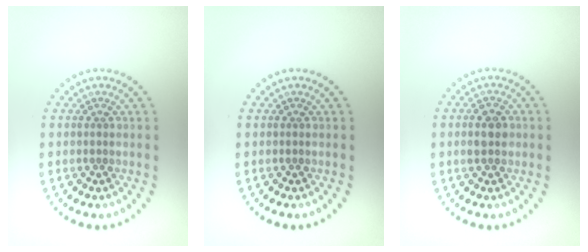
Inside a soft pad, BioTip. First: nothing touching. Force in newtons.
{"total": 0.0}
{"total": 2.1, "press": 2.1, "slide": 0.1}